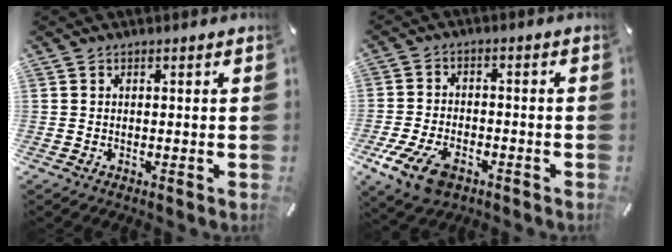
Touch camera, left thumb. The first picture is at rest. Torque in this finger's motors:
{"motor_torque": [0.01, 1.07, 0.75, 0.55, 0.15]}